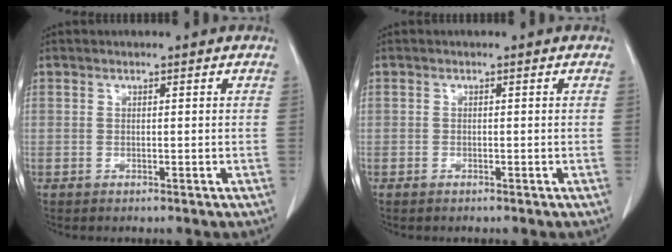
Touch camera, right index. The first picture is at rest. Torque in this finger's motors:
{"motor_torque": [0.00, 0.02, -0.03, 0.02]}